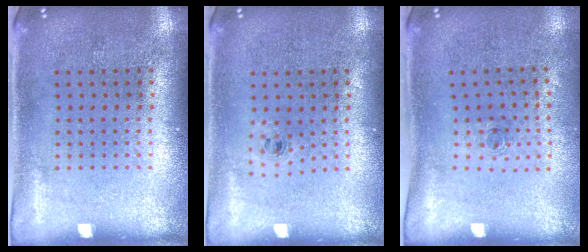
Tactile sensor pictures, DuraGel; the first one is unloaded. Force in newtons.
{"total": 0.6, "press": 0.3, "slide": 0.5}
{"total": 0.6, "press": 0.2, "slide": 0.6}